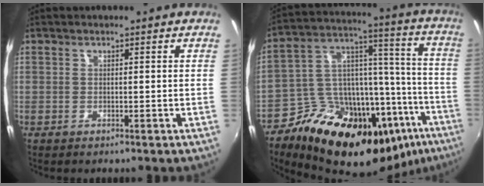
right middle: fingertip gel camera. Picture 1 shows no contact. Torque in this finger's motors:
{"motor_torque": [1.31, -0.83, 0.42, 0.21]}